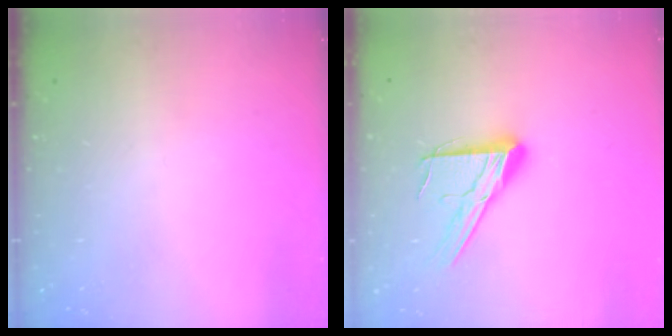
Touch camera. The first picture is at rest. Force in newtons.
{"total": 13.9, "press": 13.8, "slide": 1.3}